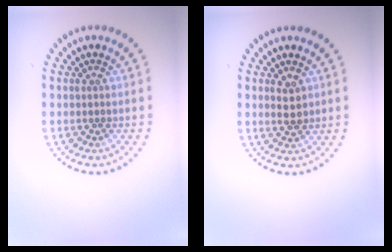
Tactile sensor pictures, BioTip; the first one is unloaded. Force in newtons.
{"total": 1.8, "press": 1.8, "slide": 0.3}